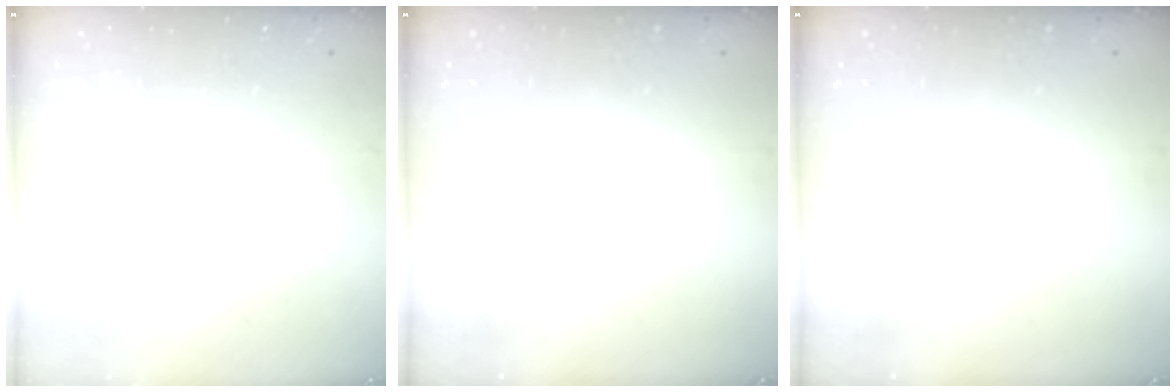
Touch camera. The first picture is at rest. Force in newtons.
{"total": 0.0}
{"total": 0.0}